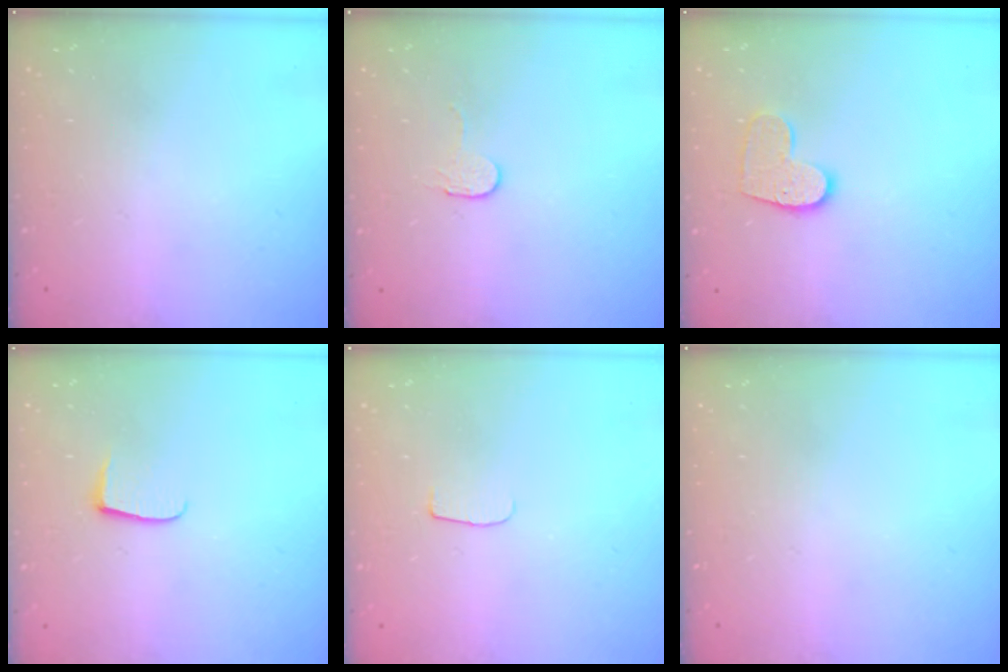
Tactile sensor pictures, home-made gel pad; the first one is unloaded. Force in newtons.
{"total": 2.7, "press": 2.7, "slide": 0.2}
{"total": 10.0, "press": 10.0, "slide": 0.6}
{"total": 6.0, "press": 5.9, "slide": 0.7}
{"total": 4.5, "press": 4.4, "slide": 0.5}
{"total": 0.0}